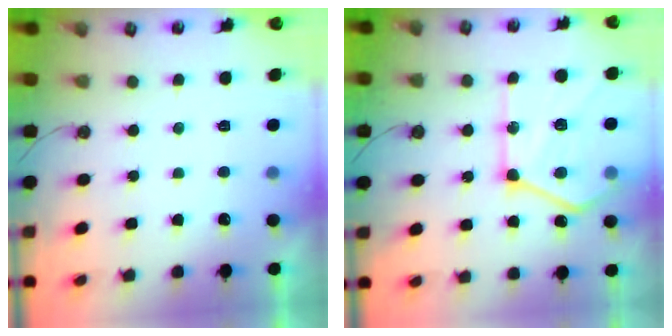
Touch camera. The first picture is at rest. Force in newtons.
{"total": 22.5, "press": 22.4, "slide": 2.5}